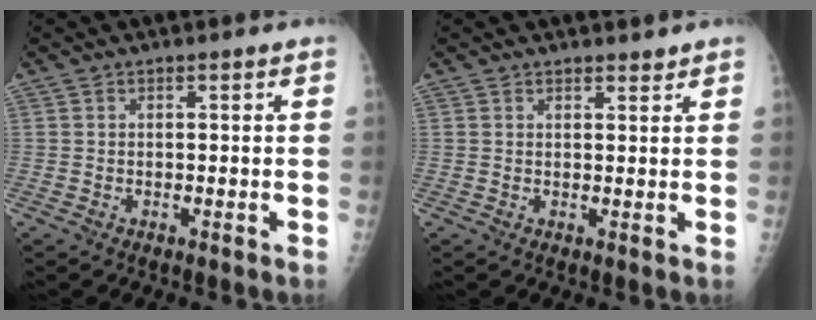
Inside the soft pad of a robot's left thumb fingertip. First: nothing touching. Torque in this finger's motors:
{"motor_torque": [0.01, -0.17, -0.22, -0.22, 0.01]}